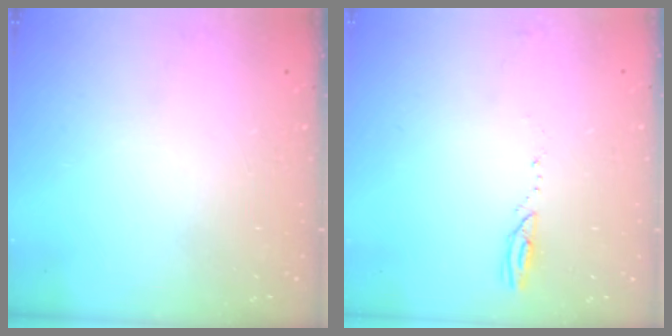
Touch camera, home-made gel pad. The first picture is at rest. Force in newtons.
{"total": 2.6, "press": 2.6, "slide": 0.3}